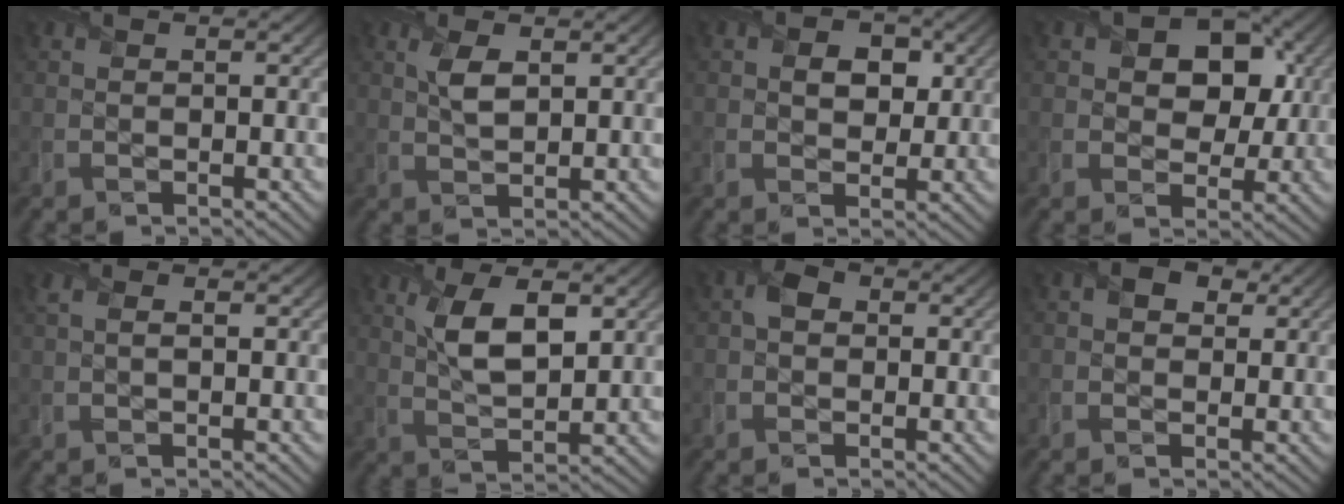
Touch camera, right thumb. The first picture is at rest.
{"total": 2.9, "force": [1.1, 1.2, 2.4], "torque": [-0.056, 0.001, 0.025]}
{"total": 3.4, "force": [0.7, 2.6, 2.1], "torque": [-0.036, -0.001, 0.006]}
{"total": 7.8, "force": [2.0, 5.7, 5.0], "torque": [-0.074, 0.004, 0.023]}
{"total": 1.5, "force": [0.4, 0.3, 1.4], "torque": [-0.028, 0.006, 0.006]}
{"total": 7.0, "force": [2.6, 2.9, 5.9], "torque": [-0.122, -0.001, 0.050]}
{"total": 2.0, "force": [-0.1, 1.8, 1.0], "torque": [-0.019, 0.002, -0.009]}
{"total": 2.6, "force": [0.7, 2.1, 1.3], "torque": [-0.022, -0.002, 0.003]}